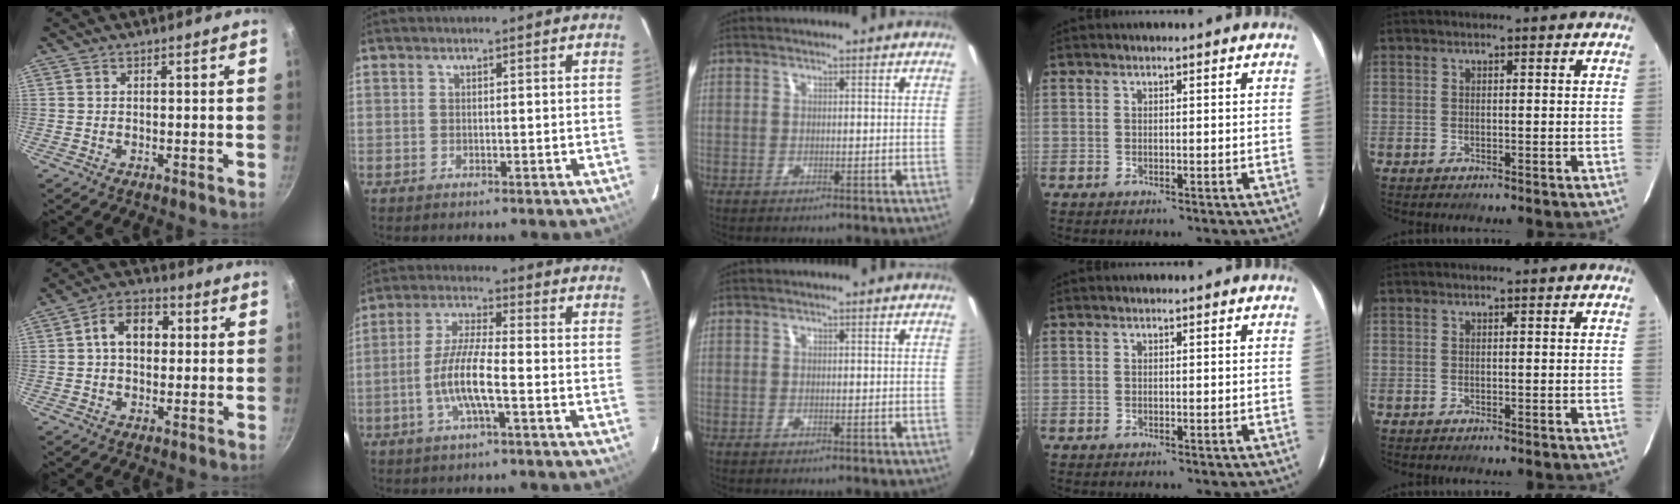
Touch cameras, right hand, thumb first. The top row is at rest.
{"thumb": {"total": 8.9, "force": [1.2, 6.4, 6.1], "torque": [-0.063, 0.021, 0.007]}, "index": {"total": 8.8, "force": [-3.0, 1.2, 8.2], "torque": [-0.169, -0.001, -0.059]}}